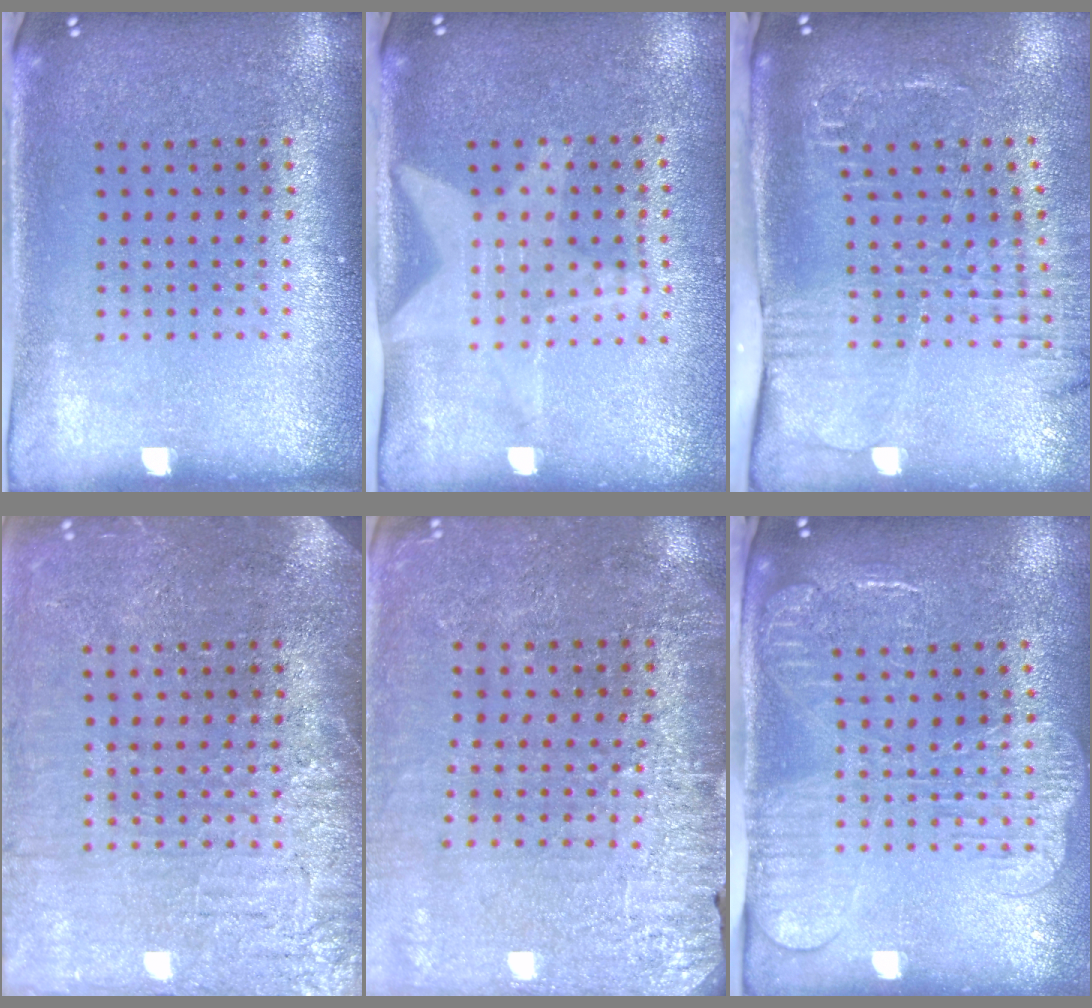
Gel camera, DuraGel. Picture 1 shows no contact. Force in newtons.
{"total": 1.9, "press": 1.5, "slide": 1.1}
{"total": 2.7, "press": 2.1, "slide": 1.6}
{"total": 3.8, "press": 3.5, "slide": 1.3}
{"total": 2.9, "press": 2.9, "slide": 0.3}
{"total": 2.4, "press": 2.0, "slide": 1.4}